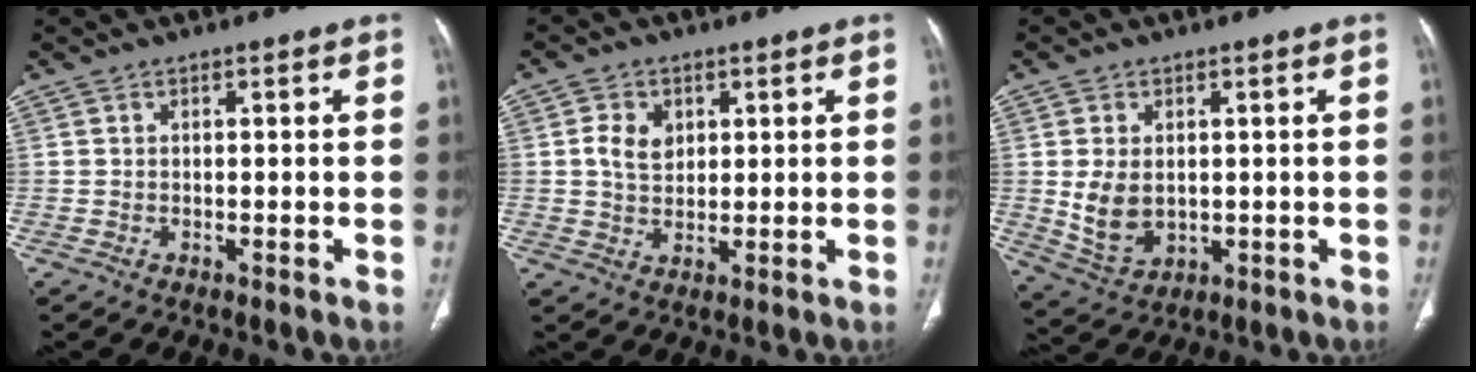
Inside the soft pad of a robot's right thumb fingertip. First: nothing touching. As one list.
[{"total": 5.2, "force": [1.4, 3.9, 3.1], "torque": [-0.039, -0.006, 0.028]}, {"total": 7.9, "force": [0.3, 5.5, 5.6], "torque": [-0.097, -0.011, 0.025]}]